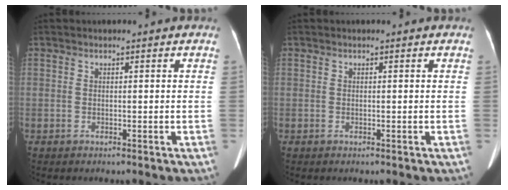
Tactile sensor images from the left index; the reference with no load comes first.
{"total": 0.0}